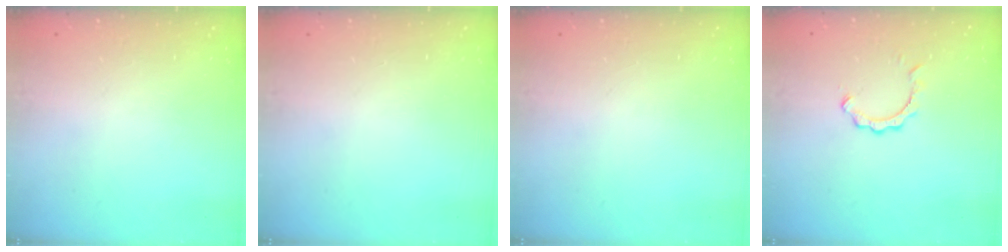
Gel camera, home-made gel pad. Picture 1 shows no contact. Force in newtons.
{"total": 0.0}
{"total": 0.0}
{"total": 2.8, "press": 2.8, "slide": 0.3}